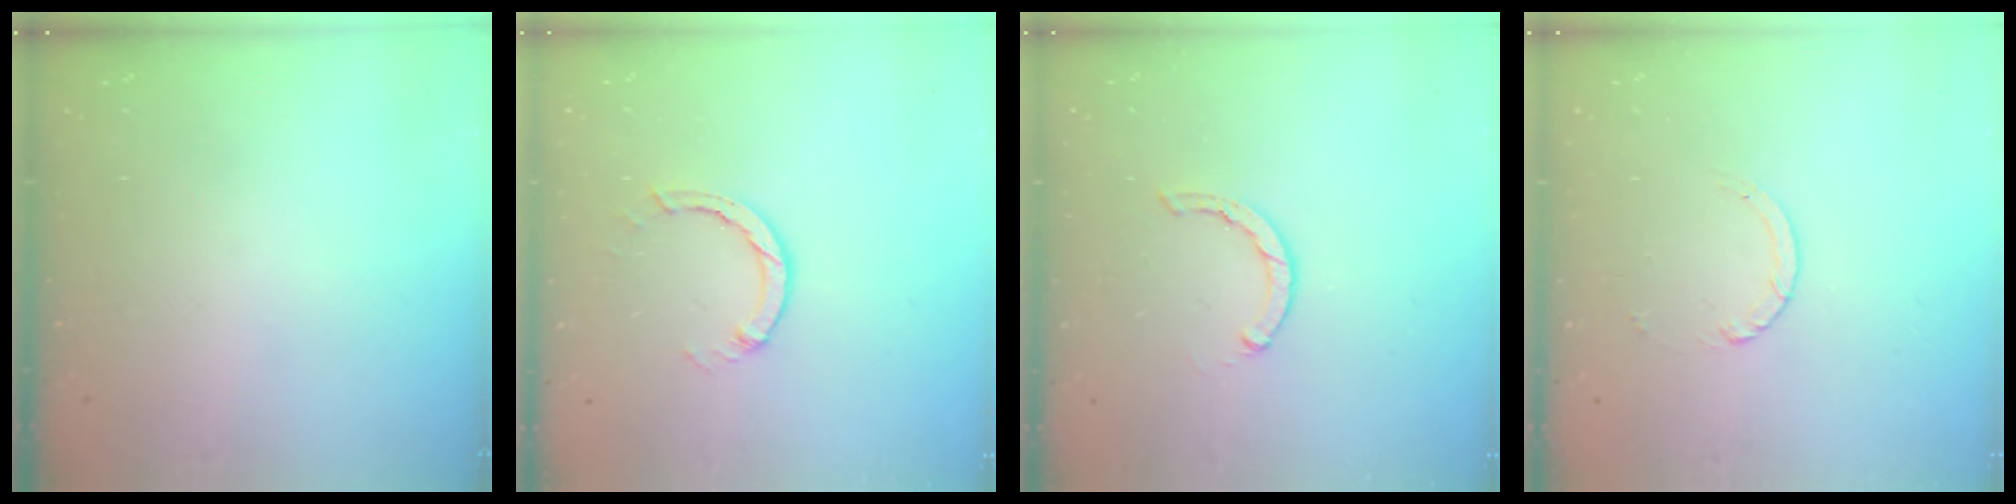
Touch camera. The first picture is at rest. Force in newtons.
{"total": 2.7, "press": 2.7, "slide": 0.3}
{"total": 1.6, "press": 1.5, "slide": 0.4}
{"total": 2.5, "press": 2.4, "slide": 0.2}